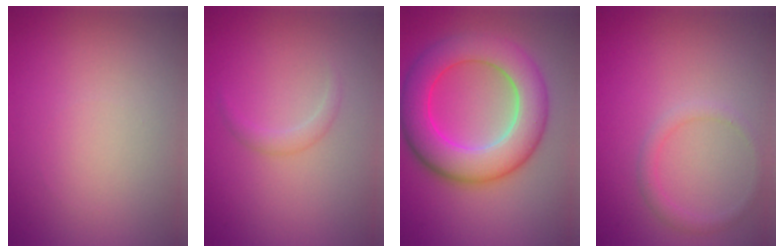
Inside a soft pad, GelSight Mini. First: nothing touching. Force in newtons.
{"total": 1.2, "press": 1.1, "slide": 0.1}
{"total": 8.8, "press": 8.8, "slide": 0.1}
{"total": 1.4, "press": 1.4, "slide": 0.2}